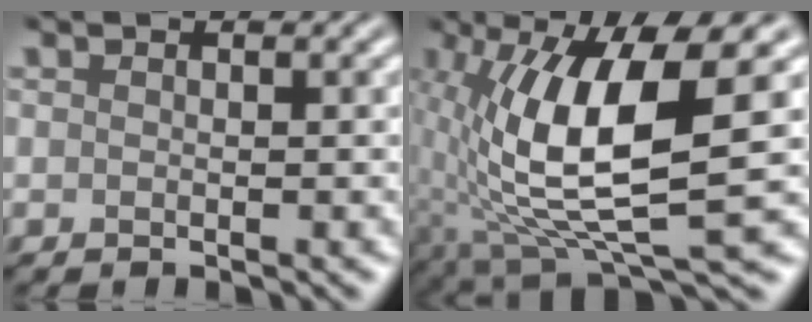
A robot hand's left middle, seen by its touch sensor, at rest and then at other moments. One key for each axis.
{"total": 9.9, "fx": 0.5, "fy": 2.8, "fz": 9.5, "tx": -0.189, "ty": -0.009, "tz": 0.019}